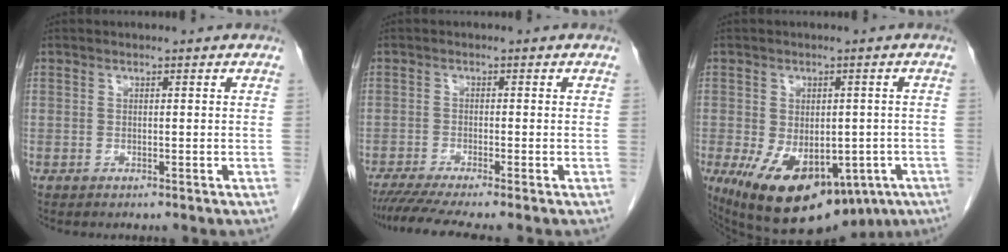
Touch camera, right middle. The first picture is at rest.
{"total": 6.6, "force": [-5.4, -0.6, 3.7], "torque": [-0.059, -0.017, -0.091]}
{"total": 18.6, "force": [-9.4, 10.1, 12.5], "torque": [-0.184, -0.016, -0.115]}